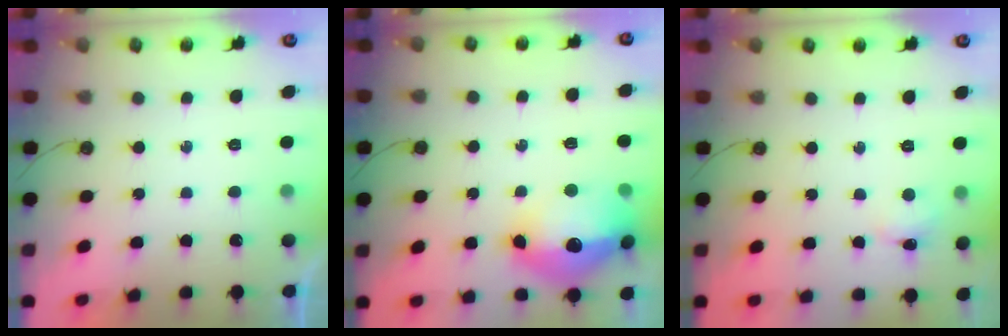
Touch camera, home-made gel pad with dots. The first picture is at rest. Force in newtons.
{"total": 17.9, "press": 17.8, "slide": 1.4}
{"total": 2.4, "press": 2.3, "slide": 0.5}